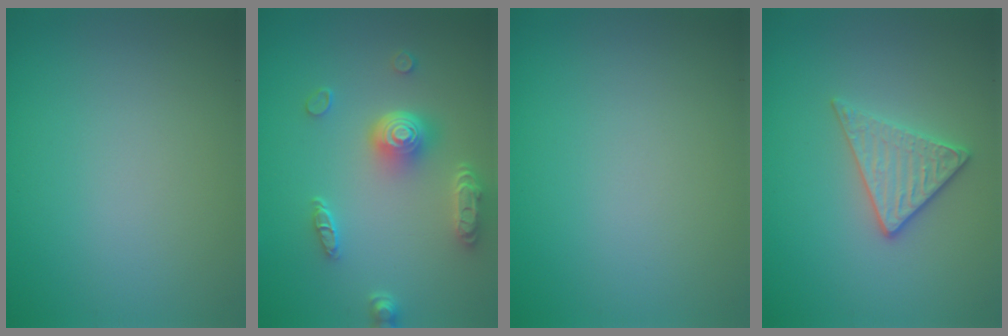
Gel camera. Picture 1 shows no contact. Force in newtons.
{"total": 4.9, "press": 3.7, "slide": 3.1}
{"total": 0.0}
{"total": 2.7, "press": 2.5, "slide": 1.1}